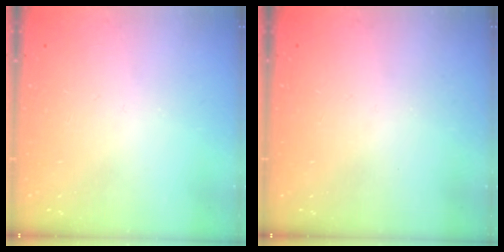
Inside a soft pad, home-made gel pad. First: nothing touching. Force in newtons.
{"total": 0.0}